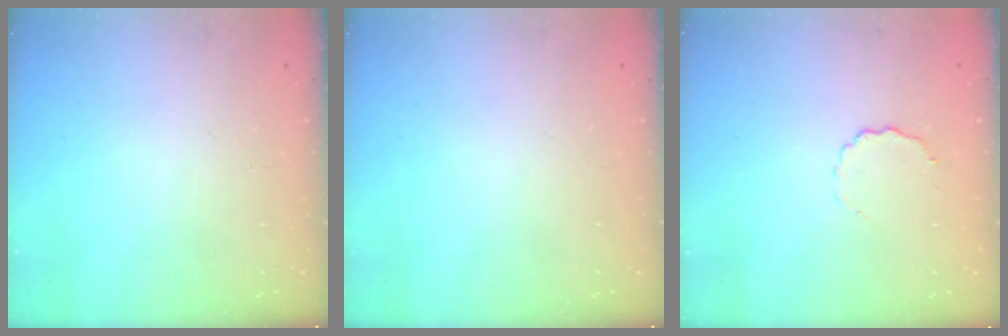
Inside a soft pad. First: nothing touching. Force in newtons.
{"total": 0.0}
{"total": 4.1, "press": 4.0, "slide": 0.9}